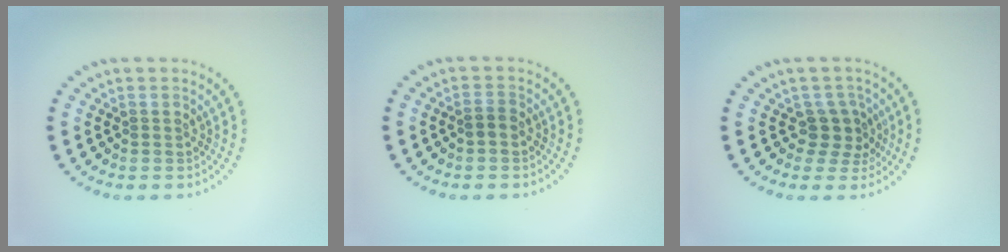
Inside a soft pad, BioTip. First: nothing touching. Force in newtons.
{"total": 1.0, "press": 0.9, "slide": 0.4}
{"total": 2.6, "press": 2.0, "slide": 1.6}